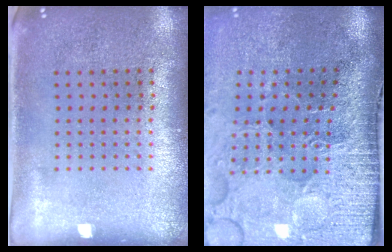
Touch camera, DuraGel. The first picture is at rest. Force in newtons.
{"total": 5.1, "press": 4.1, "slide": 3.0}